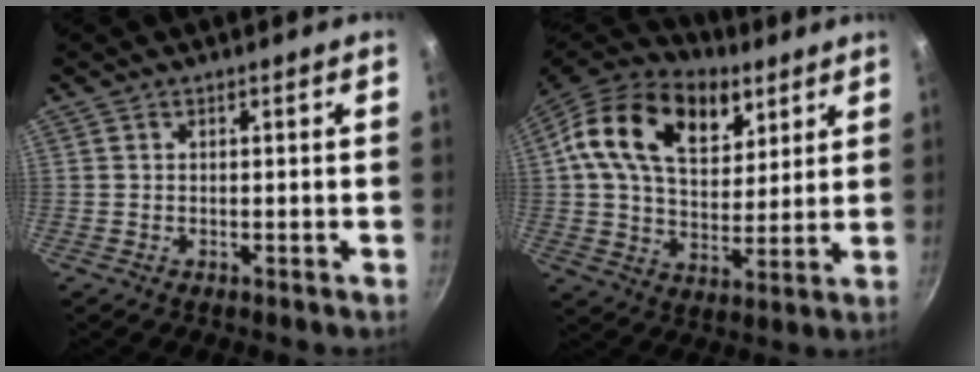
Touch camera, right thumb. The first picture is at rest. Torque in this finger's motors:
{"motor_torque": [0.06, 0.67, 0.54, -0.26, 0.17]}